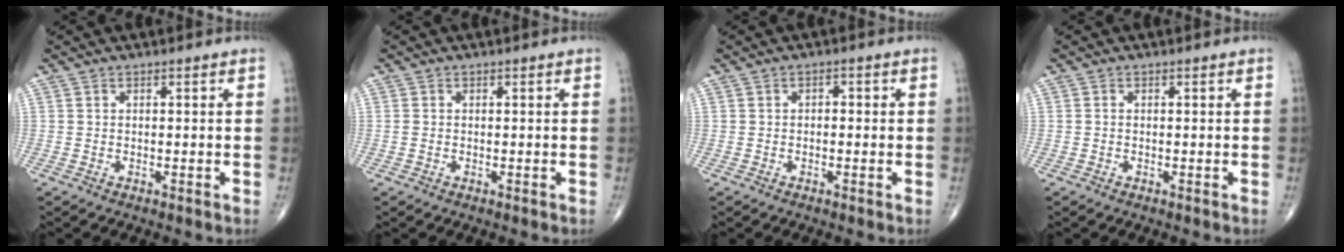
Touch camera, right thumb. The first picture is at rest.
{"total": 0.7, "force": [-0.1, 0.5, 0.5], "torque": [-0.015, 0.001, -0.002]}
{"total": 1.2, "force": [-0.1, 0.8, 0.9], "torque": [-0.006, 0.005, -0.006]}
{"total": 0.0}